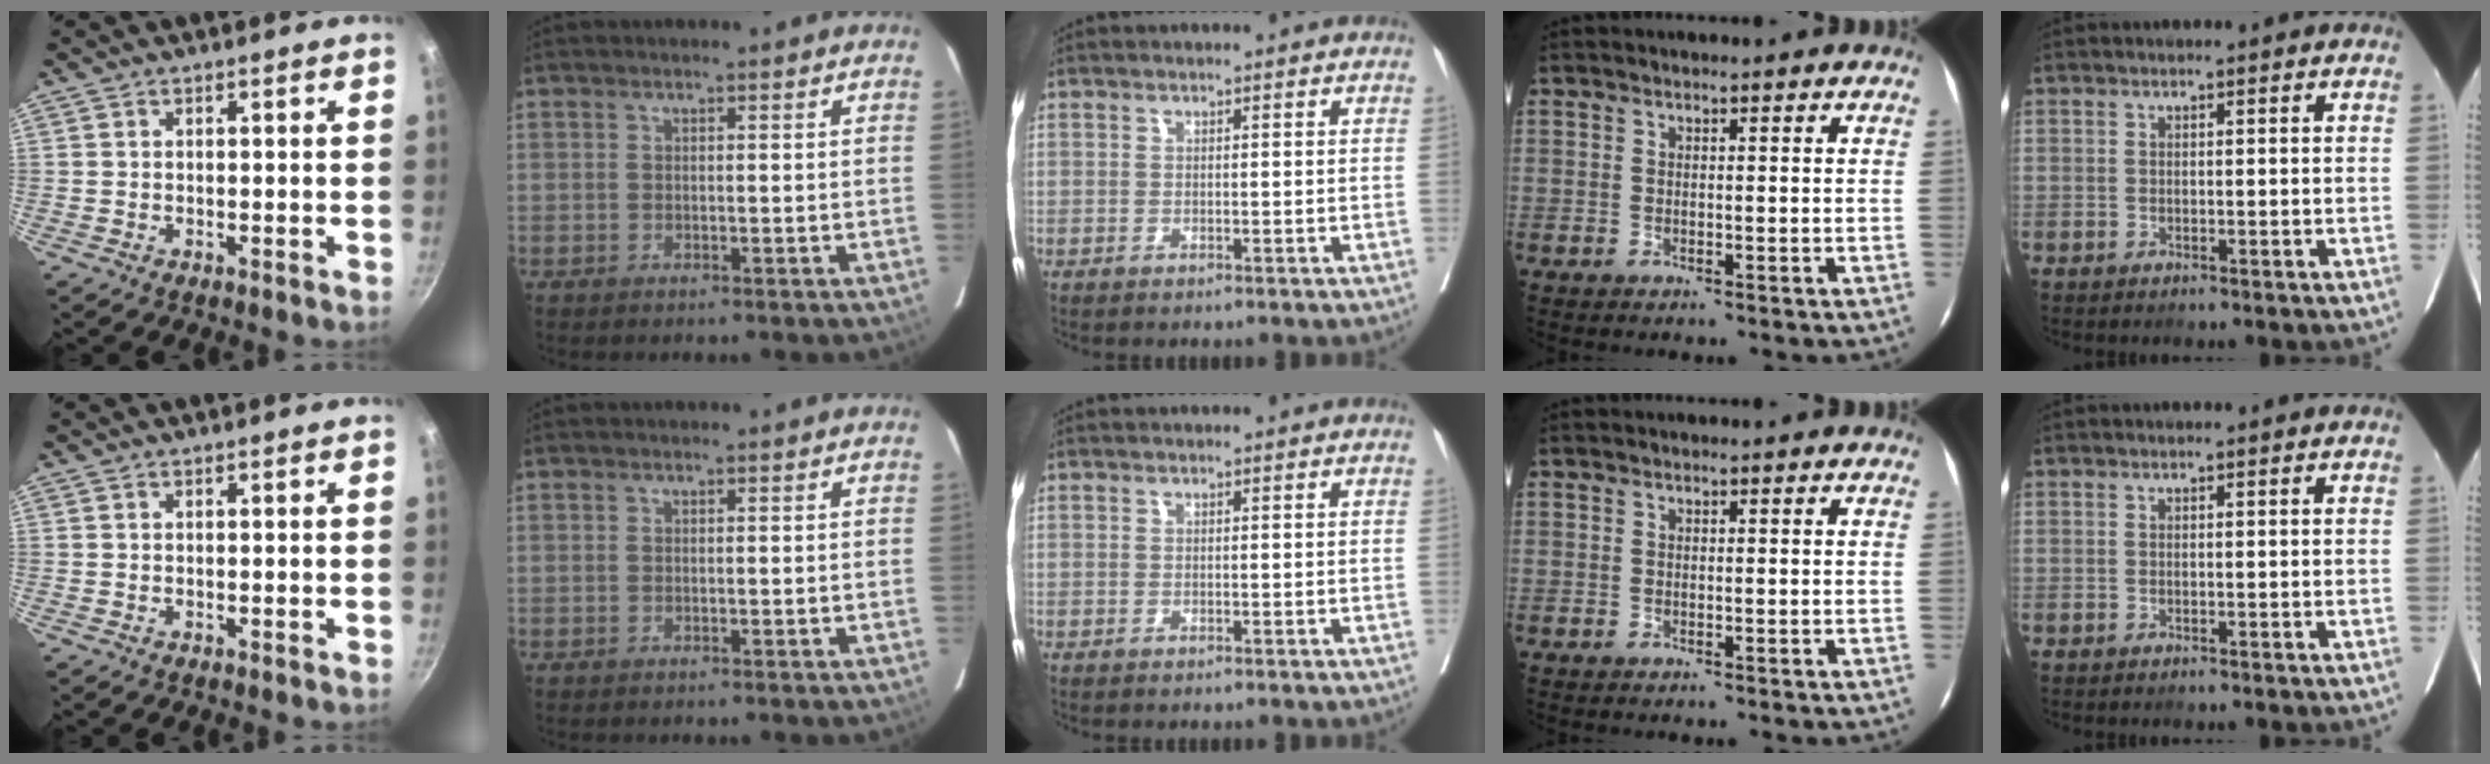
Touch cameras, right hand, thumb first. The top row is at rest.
{}